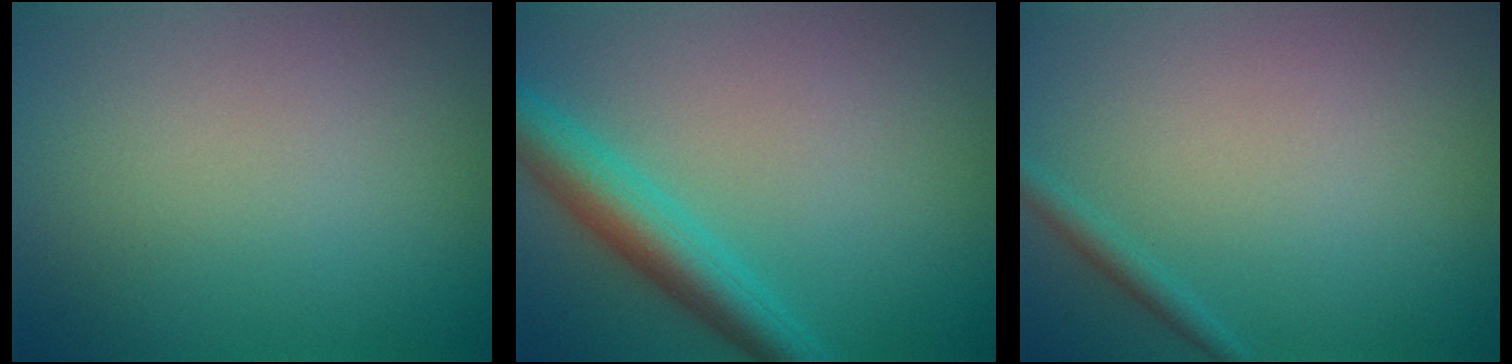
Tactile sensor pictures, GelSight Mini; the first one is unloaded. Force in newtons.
{"total": 4.7, "press": 4.7, "slide": 0.1}
{"total": 1.1, "press": 1.1, "slide": 0.1}